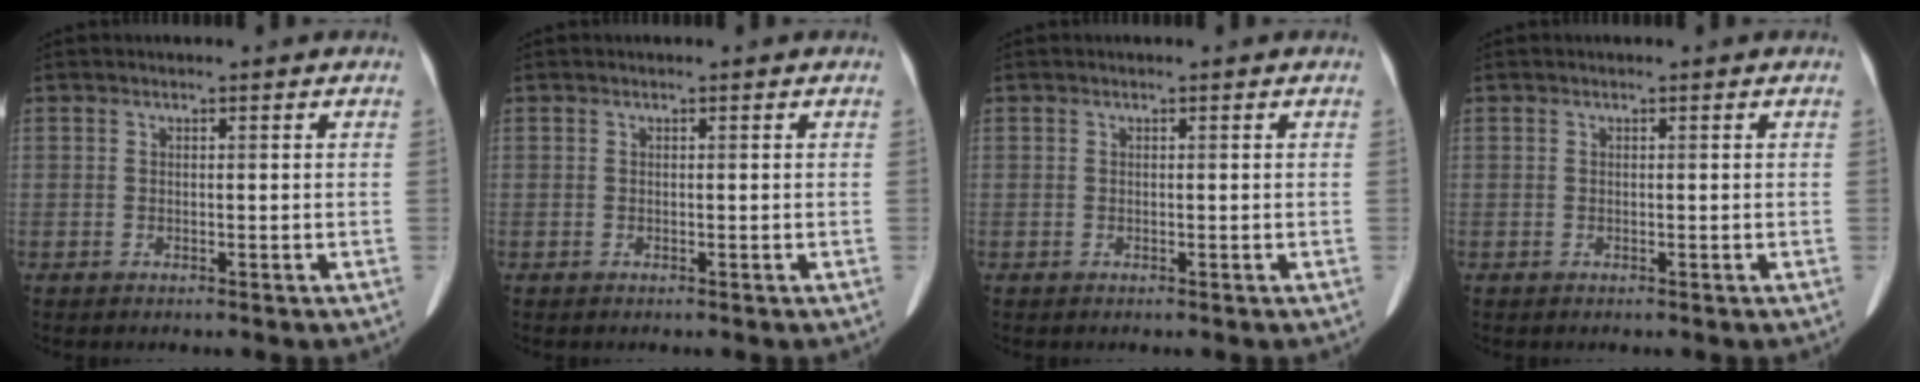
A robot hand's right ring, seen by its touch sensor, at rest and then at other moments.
{"total": 0.0}
{"total": 0.0}
{"total": 0.0}